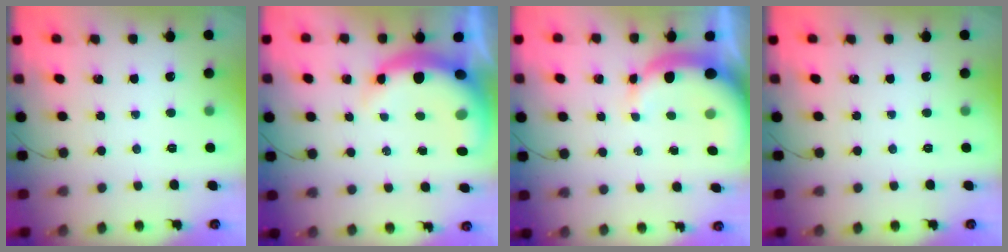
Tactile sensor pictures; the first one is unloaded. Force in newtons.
{"total": 11.0, "press": 10.7, "slide": 2.6}
{"total": 9.1, "press": 8.9, "slide": 1.8}
{"total": 0.0}